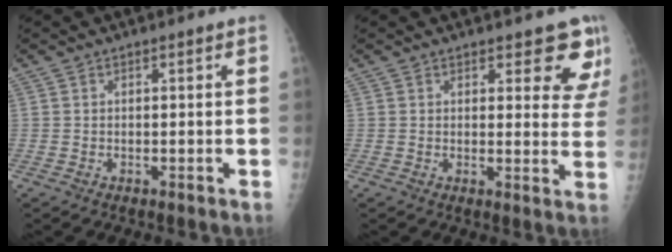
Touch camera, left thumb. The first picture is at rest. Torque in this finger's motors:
{"motor_torque": [2.52, 2.42, 0.57, -0.21, 0.01]}